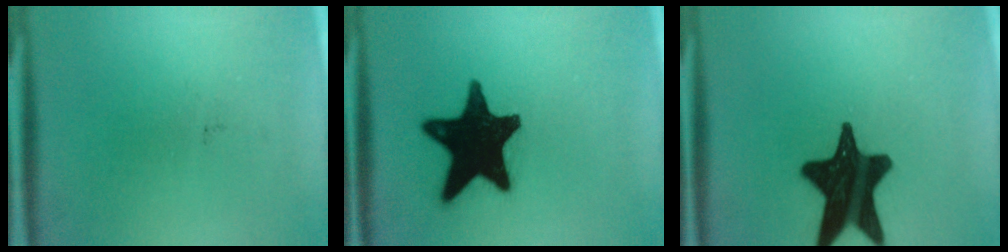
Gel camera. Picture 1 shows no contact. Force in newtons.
{"total": 19.4}
{"total": 18.6}